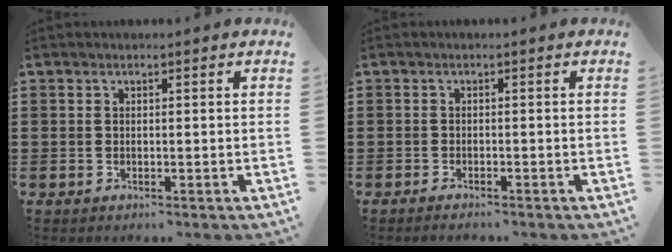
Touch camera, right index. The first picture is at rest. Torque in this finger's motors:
{"motor_torque": [1.07, 1.07, 0.02, 0.00]}